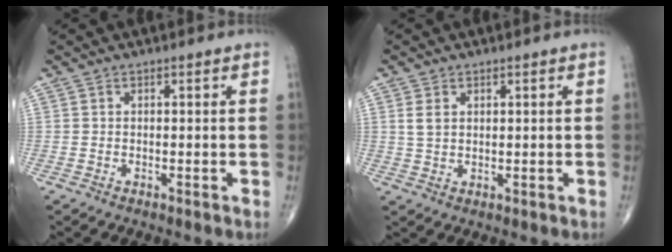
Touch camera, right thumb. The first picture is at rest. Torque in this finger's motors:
{"motor_torque": [-0.21, 0.11, 0.14, -0.05, -0.08]}